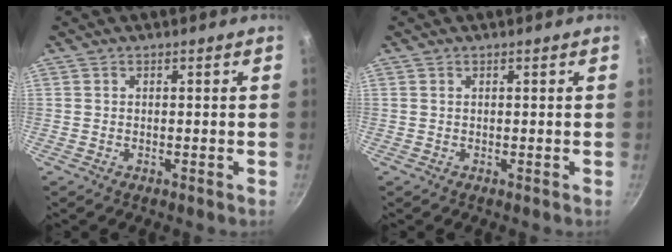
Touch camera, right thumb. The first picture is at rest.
{"total": 0.0}